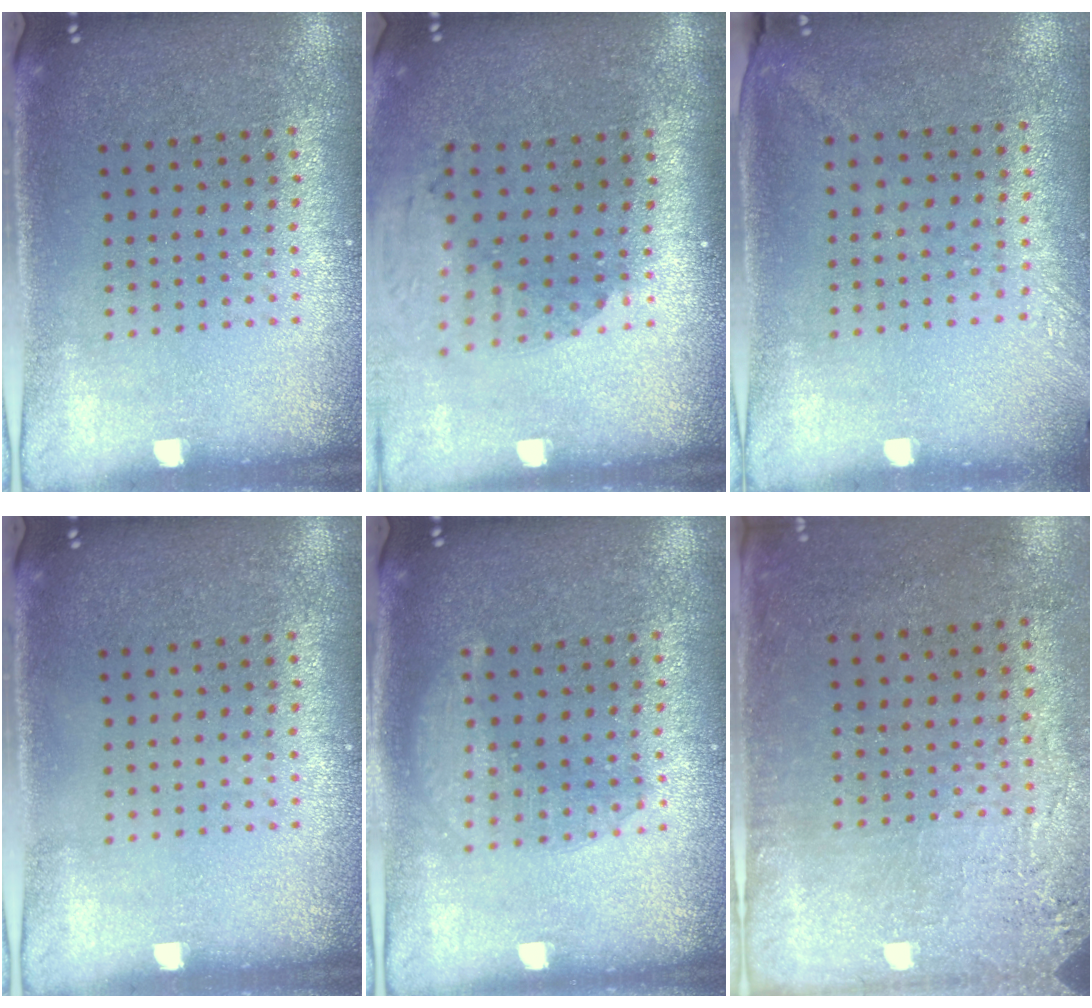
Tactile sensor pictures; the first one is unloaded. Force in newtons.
{"total": 1.9, "press": 1.4, "slide": 1.3}
{"total": 1.2, "press": 0.9, "slide": 0.7}
{"total": 0.0}
{"total": 1.9, "press": 1.9, "slide": 0.3}
{"total": 2.8, "press": 2.3, "slide": 1.6}